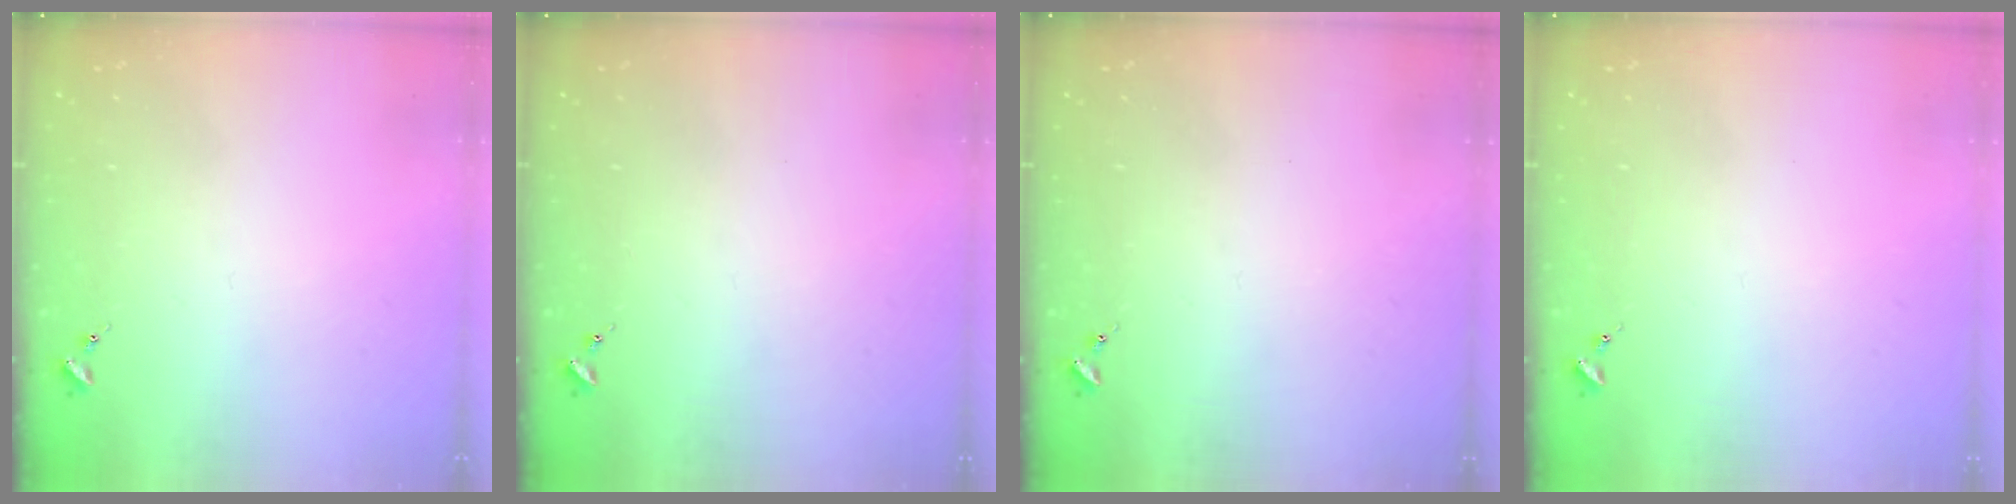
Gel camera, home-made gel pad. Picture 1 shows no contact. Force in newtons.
{"total": 0.0}
{"total": 0.0}
{"total": 0.0}